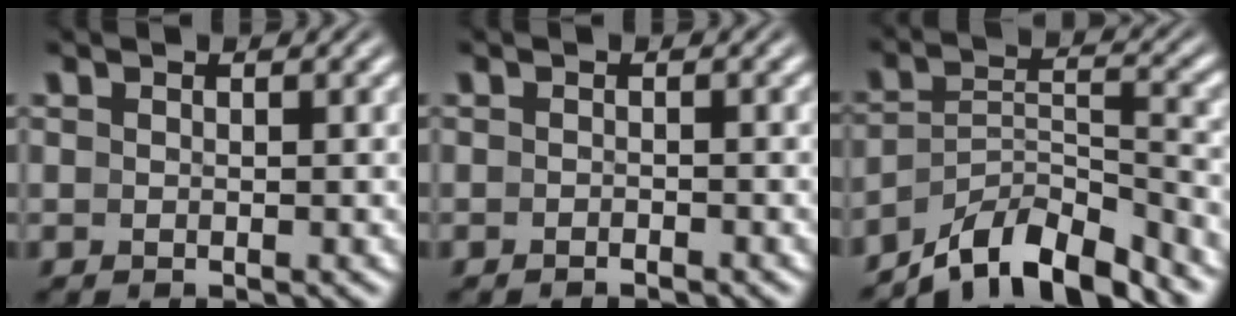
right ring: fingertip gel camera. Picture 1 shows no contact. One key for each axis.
{"total": 1.0, "fx": -0.9, "fy": -0.3, "fz": 0.0, "tx": -0.002, "ty": -0.002, "tz": -0.014}
{"total": 8.6, "fx": -6.4, "fy": 3.8, "fz": 4.4, "tx": -0.062, "ty": -0.024, "tz": -0.097}